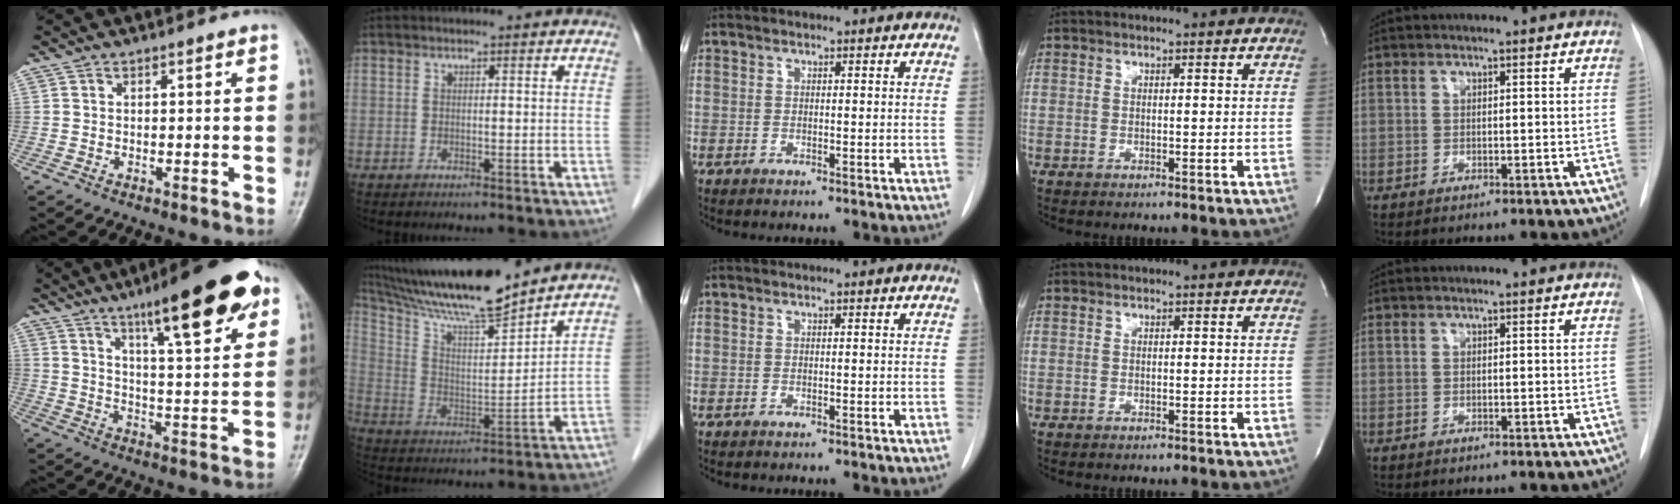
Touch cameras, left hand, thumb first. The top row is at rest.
{"thumb": {"total": 20.2, "force": [11.7, 4.5, 15.8], "torque": [-0.201, -0.037, 0.176]}, "index": {"total": 17.2, "force": [15.1, 0.3, 8.2], "torque": [-0.155, 0.007, 0.265]}}